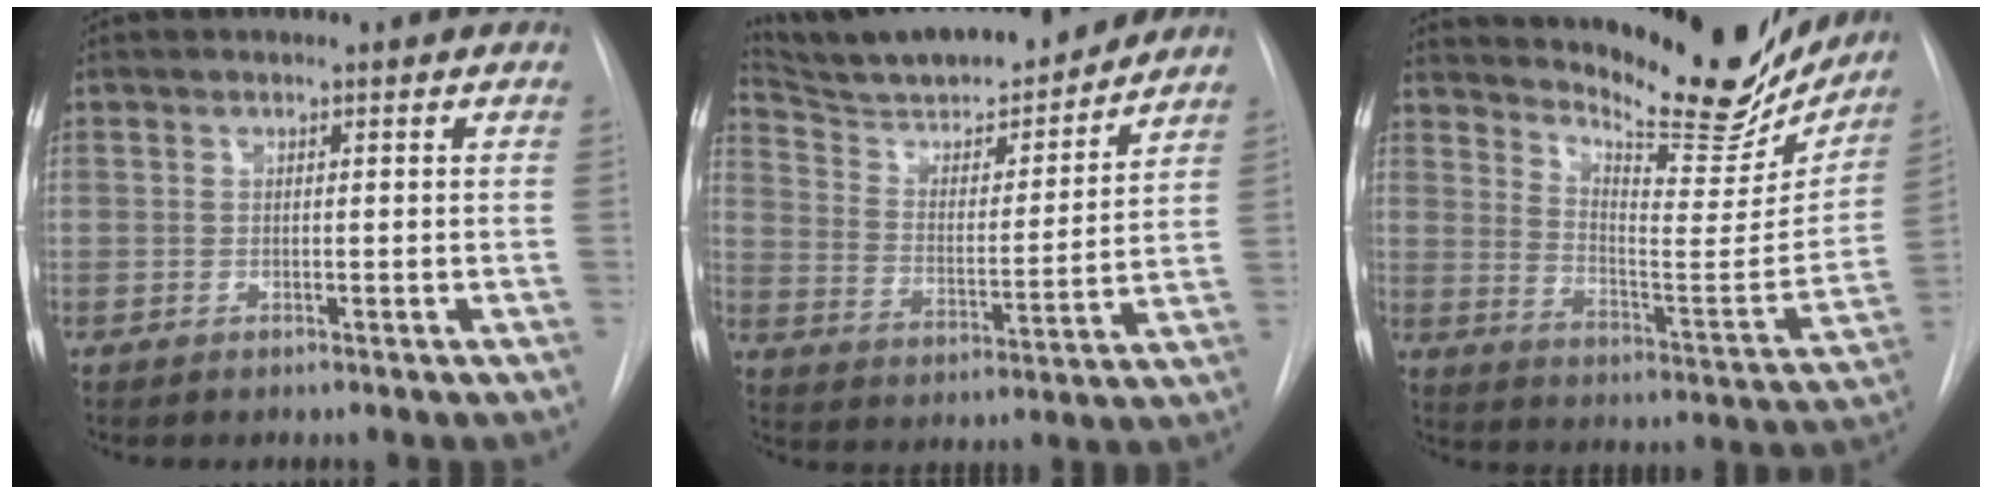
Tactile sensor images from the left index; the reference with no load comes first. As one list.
[{"total": 19.2, "force": [17.5, 2.9, 7.3], "torque": [-0.119, -0.009, 0.273]}, {"total": 20.8, "force": [18.4, 4.9, 8.3], "torque": [-0.124, -0.063, 0.249]}]